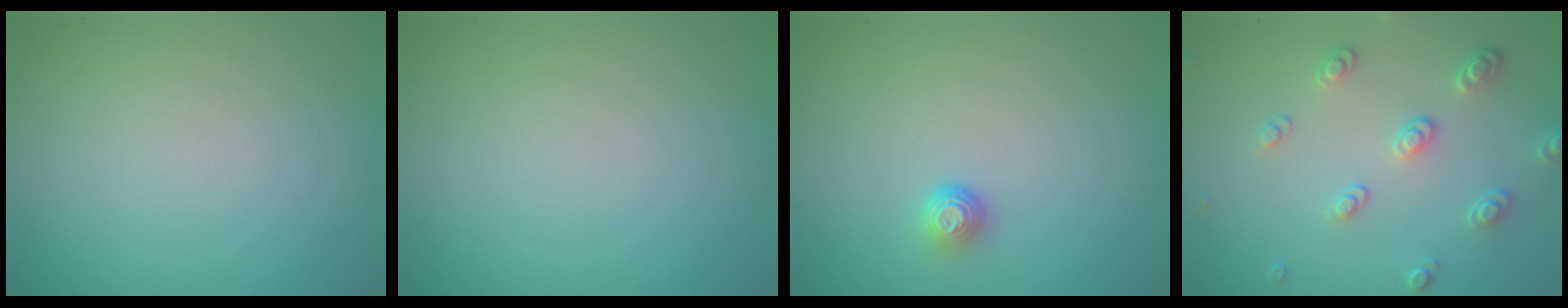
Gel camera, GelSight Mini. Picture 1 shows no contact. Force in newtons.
{"total": 0.0}
{"total": 1.2, "press": 0.9, "slide": 0.8}
{"total": 2.6, "press": 2.5, "slide": 0.7}